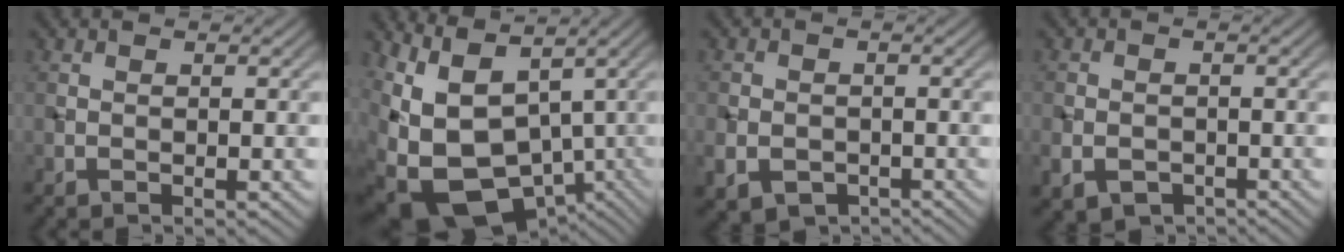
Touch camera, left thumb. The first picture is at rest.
{"total": 14.6, "force": [-1.7, 9.5, 11.0], "torque": [-0.231, -0.022, 0.012]}
{"total": 4.4, "force": [-2.1, 3.5, 1.8], "torque": [-0.042, -0.018, -0.036]}
{"total": 3.8, "force": [-2.0, 2.9, 1.6], "torque": [-0.034, -0.014, -0.038]}